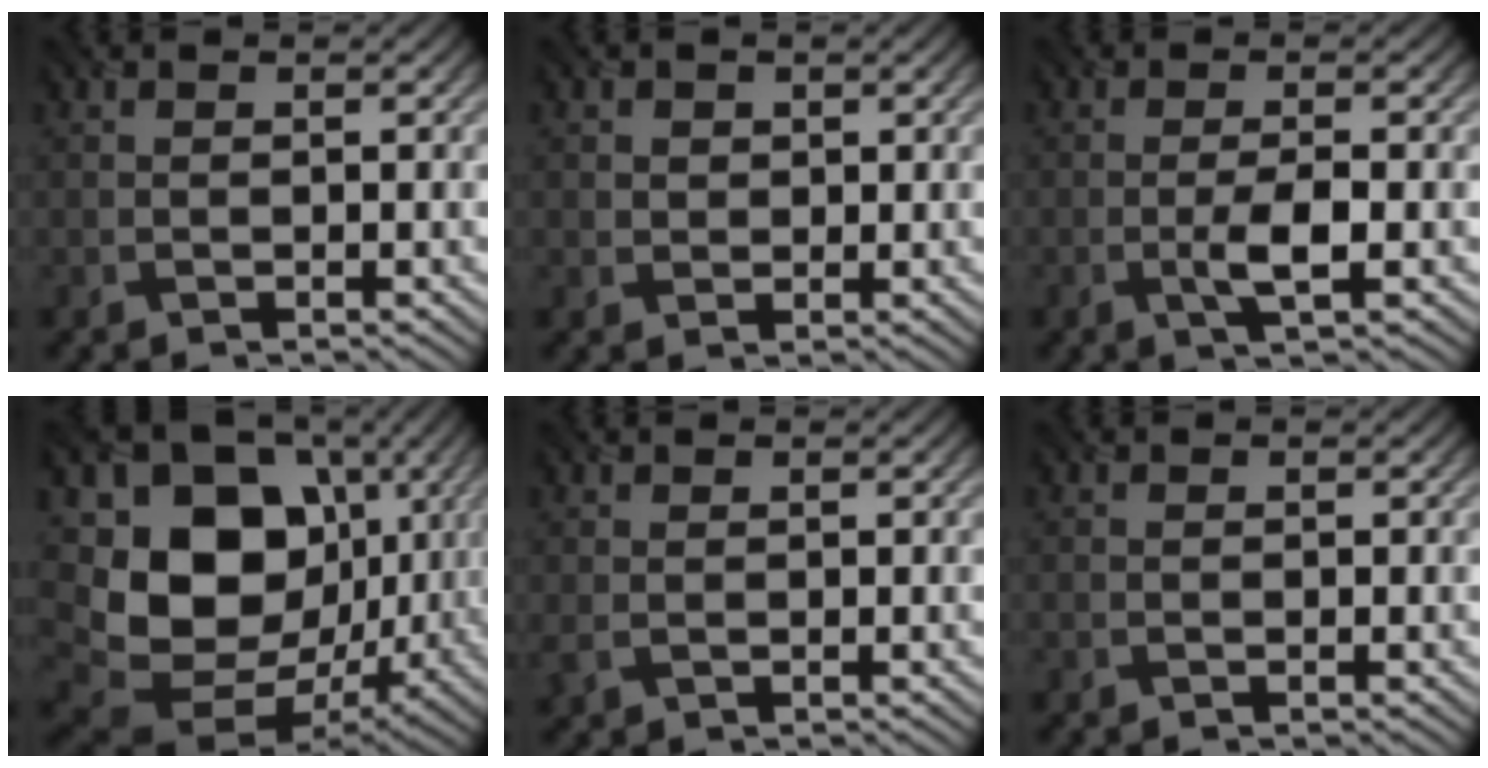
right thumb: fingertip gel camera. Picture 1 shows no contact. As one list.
[{"total": 1.6, "force": [0.6, 1.4, 0.4], "torque": [-0.012, -0.008, 0.010]}, {"total": 3.5, "force": [-1.0, 0.7, 3.3], "torque": [-0.063, 0.003, -0.022]}, {"total": 16.0, "force": [1.0, 12.6, 9.8], "torque": [-0.198, -0.030, 0.025]}, {"total": 1.4, "force": [0.2, 0.9, 1.0], "torque": [-0.028, -0.002, 0.005]}, {"total": 0.0}]